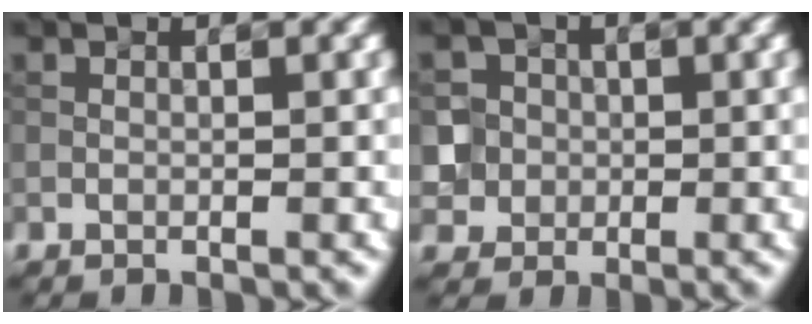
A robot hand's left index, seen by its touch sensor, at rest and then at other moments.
{"total": 5.4, "force": [-0.8, 5.3, 1.2], "torque": [-0.014, 0.018, -0.021]}